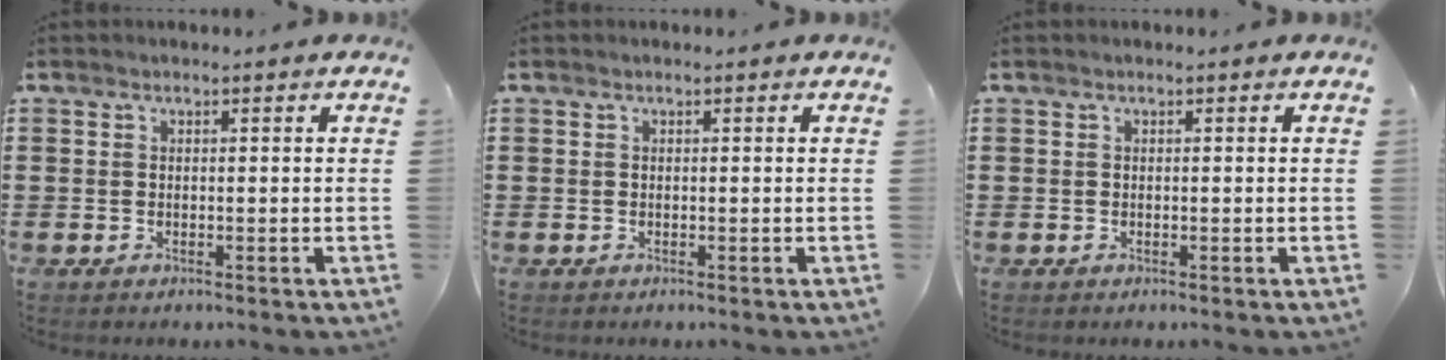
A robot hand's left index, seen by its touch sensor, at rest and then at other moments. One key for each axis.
{"total": 0.0}
{"total": 0.0}